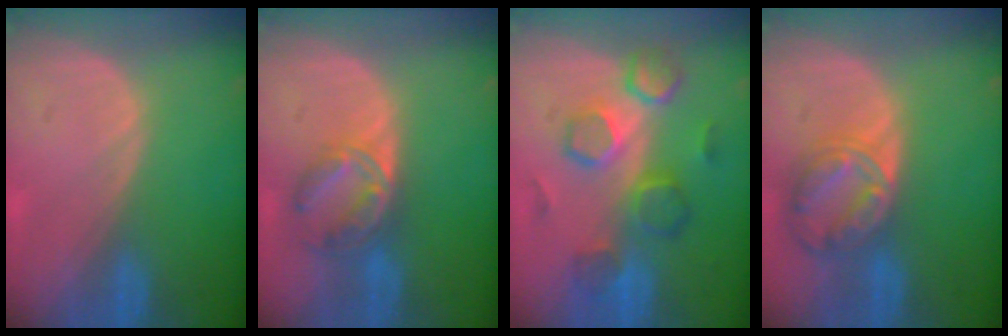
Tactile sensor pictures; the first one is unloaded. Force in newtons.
{"total": 7.0, "press": 6.0, "slide": 3.6}
{"total": 8.3, "press": 8.2, "slide": 1.4}
{"total": 8.2, "press": 7.0, "slide": 4.3}